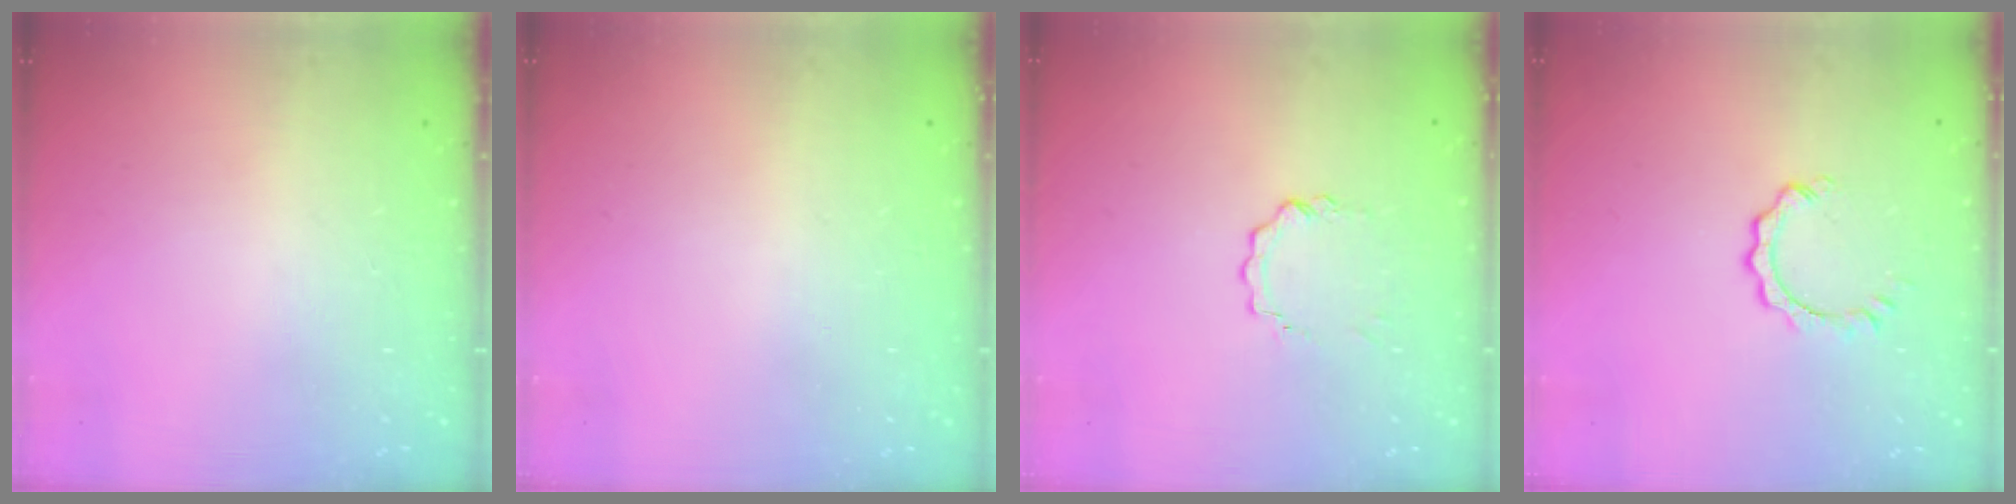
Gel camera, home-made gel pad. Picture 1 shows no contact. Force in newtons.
{"total": 1.6, "press": 1.6, "slide": 0.1}
{"total": 3.3, "press": 3.3, "slide": 0.3}
{"total": 3.3, "press": 3.3, "slide": 0.3}